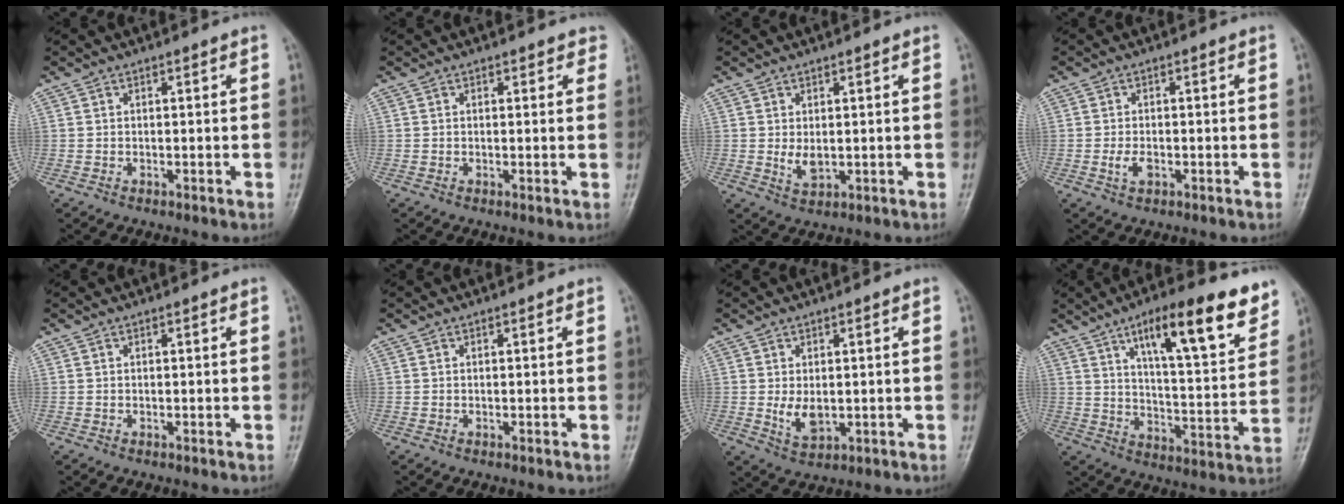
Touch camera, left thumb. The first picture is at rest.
{"total": 2.2, "force": [1.5, 1.2, 1.0], "torque": [0.018, -0.002, 0.009]}
{"total": 3.3, "force": [0.4, 1.9, 2.7], "torque": [-0.042, -0.011, 0.014]}
{"total": 2.5, "force": [-0.8, 1.4, 1.9], "torque": [-0.039, 0.000, -0.014]}
{"total": 0.0}
{"total": 0.0}
{"total": 4.5, "force": [0.1, 2.7, 3.6], "torque": [-0.057, -0.013, 0.010]}
{"total": 18.7, "force": [11.0, 5.2, 14.2], "torque": [-0.174, -0.050, 0.171]}